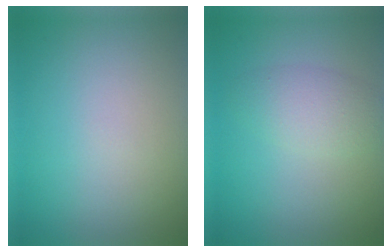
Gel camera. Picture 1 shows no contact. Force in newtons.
{"total": 2.7, "press": 2.7, "slide": 0.1}